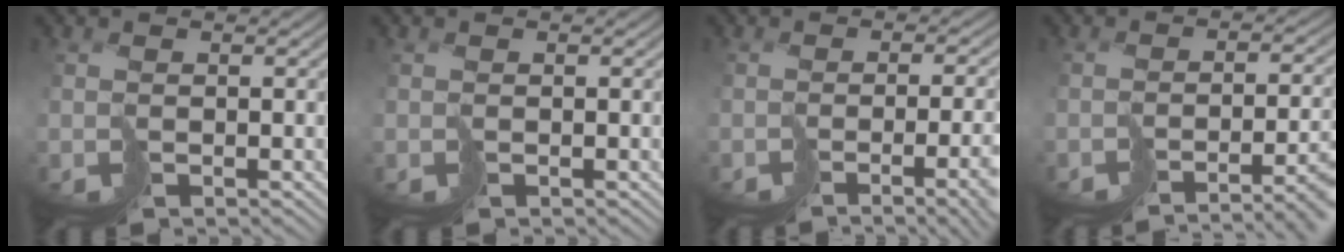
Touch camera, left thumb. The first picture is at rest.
{"total": 0.0}
{"total": 7.5, "force": [-2.9, 1.8, 6.7], "torque": [-0.067, -0.025, -0.023]}
{"total": 7.5, "force": [-5.4, 0.9, 5.1], "torque": [-0.053, -0.011, -0.069]}